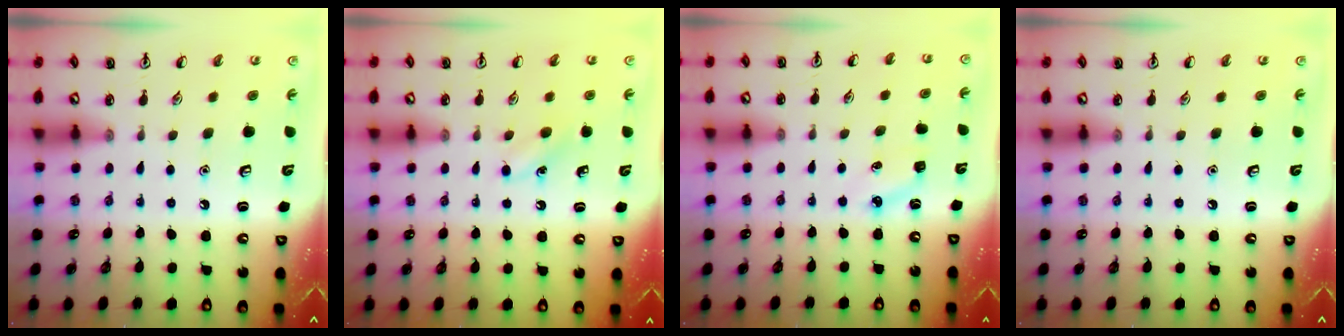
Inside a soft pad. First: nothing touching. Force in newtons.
{"total": 4.2, "press": 4.0, "slide": 1.3}
{"total": 3.5, "press": 3.4, "slide": 1.1}
{"total": 0.0}